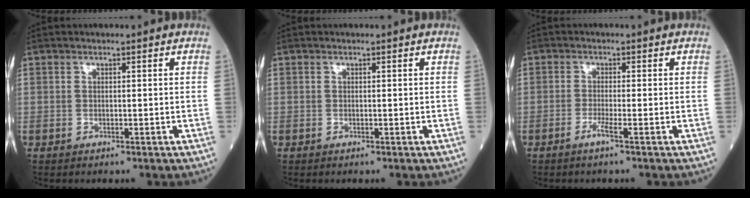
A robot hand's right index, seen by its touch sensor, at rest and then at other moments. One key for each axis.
{"total": 0.0}
{"total": 2.0, "fx": -1.2, "fy": -0.5, "fz": 1.5, "tx": -0.031, "ty": -0.003, "tz": -0.027}